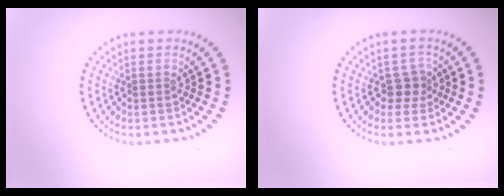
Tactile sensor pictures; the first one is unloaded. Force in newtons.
{"total": 1.7, "press": 1.3, "slide": 1.0}